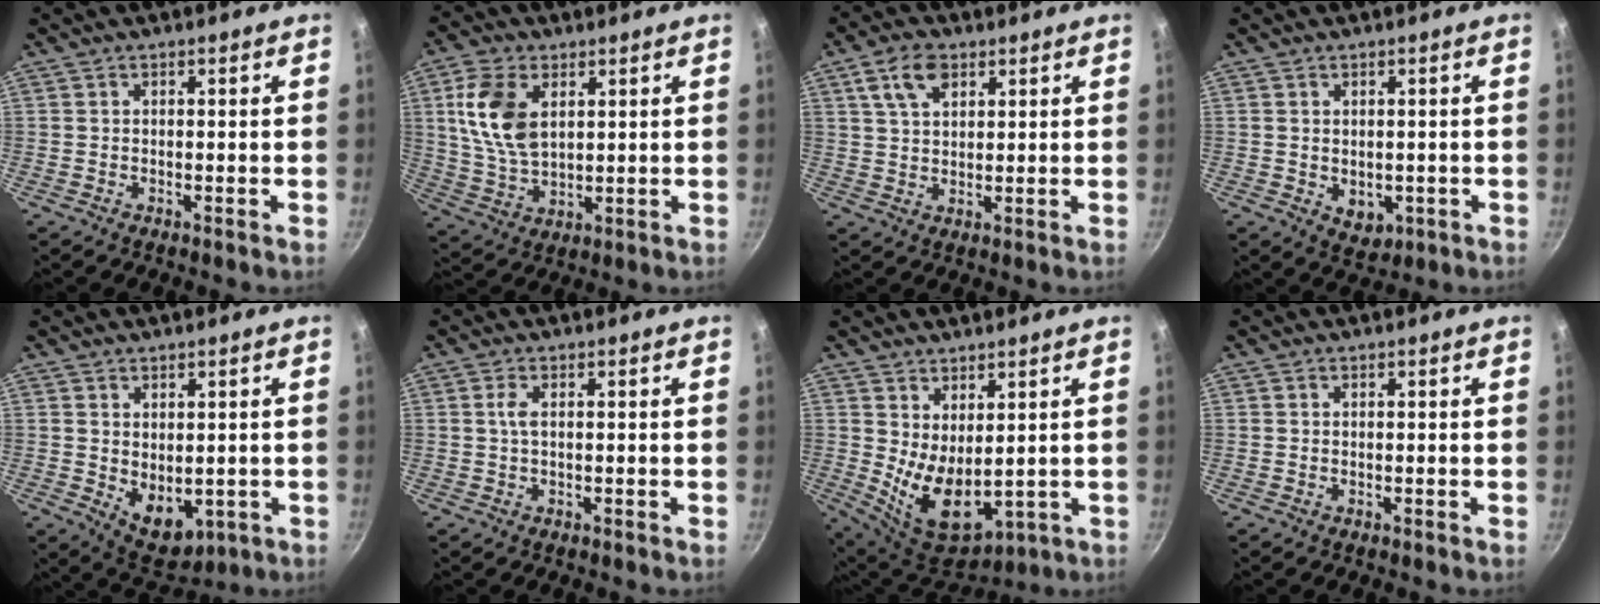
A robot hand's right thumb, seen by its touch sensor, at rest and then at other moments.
{"total": 11.8, "force": [3.4, 7.1, 8.8], "torque": [-0.161, -0.017, 0.072]}
{"total": 7.0, "force": [3.4, 4.0, 4.7], "torque": [-0.076, -0.005, 0.061]}
{"total": 4.4, "force": [-0.5, 3.4, 2.8], "torque": [-0.027, -0.004, 0.004]}
{"total": 7.5, "force": [0.1, 5.1, 5.4], "torque": [-0.057, -0.017, 0.024]}
{"total": 1.6, "force": [0.2, 0.5, 1.6], "torque": [-0.039, 0.002, 0.004]}
{"total": 10.5, "force": [1.6, 5.9, 8.5], "torque": [-0.118, -0.038, 0.053]}
{"total": 0.0}